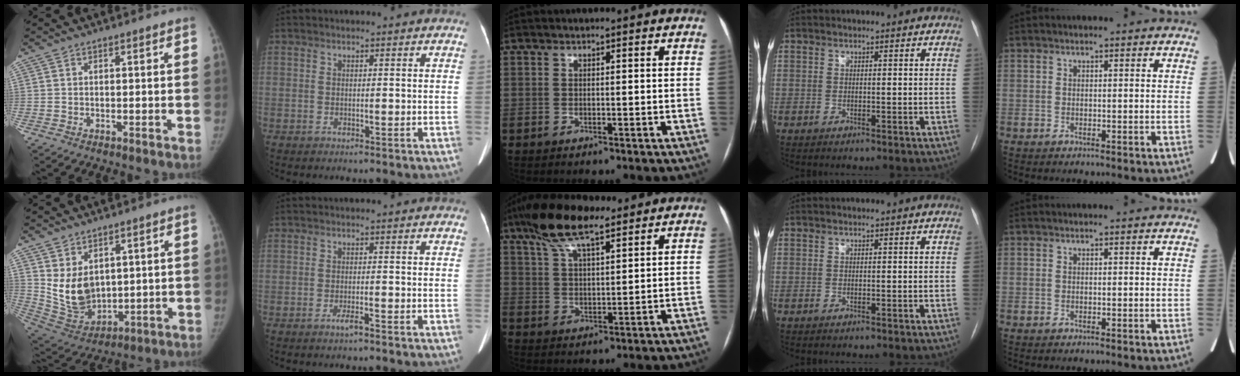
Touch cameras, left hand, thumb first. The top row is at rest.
{"thumb": {"total": 10.4, "force": [2.7, 7.4, 6.8], "torque": [-0.098, -0.025, 0.082]}, "index": {"total": 1.5, "force": [-1.1, -0.1, 1.1], "torque": [-0.023, -0.002, -0.019]}, "middle": {"total": 10.7, "force": [7.8, 2.6, 6.8], "torque": [-0.135, 0.020, 0.141]}}